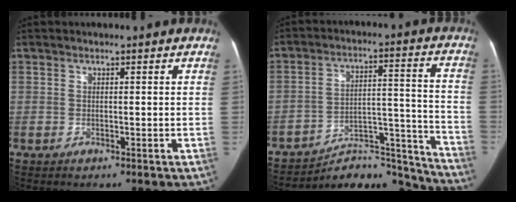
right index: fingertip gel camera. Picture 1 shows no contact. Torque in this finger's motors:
{"motor_torque": [-0.82, -0.79, -0.79, -0.21]}